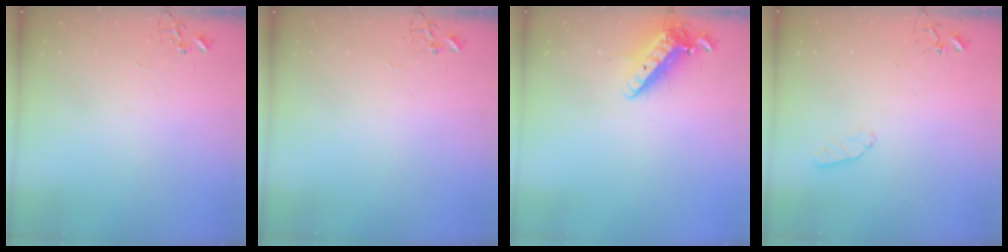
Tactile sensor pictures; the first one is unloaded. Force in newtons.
{"total": 0.0}
{"total": 14.3, "press": 14.0, "slide": 2.8}
{"total": 5.0, "press": 4.9, "slide": 0.7}